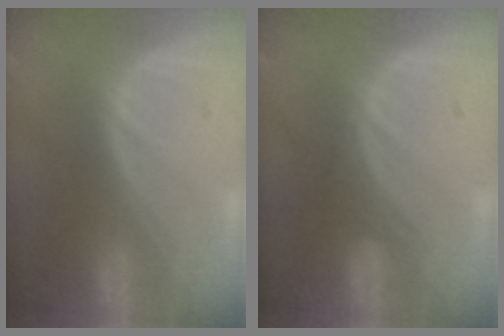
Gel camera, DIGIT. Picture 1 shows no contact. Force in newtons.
{"total": 1.9, "press": 1.8, "slide": 0.7}